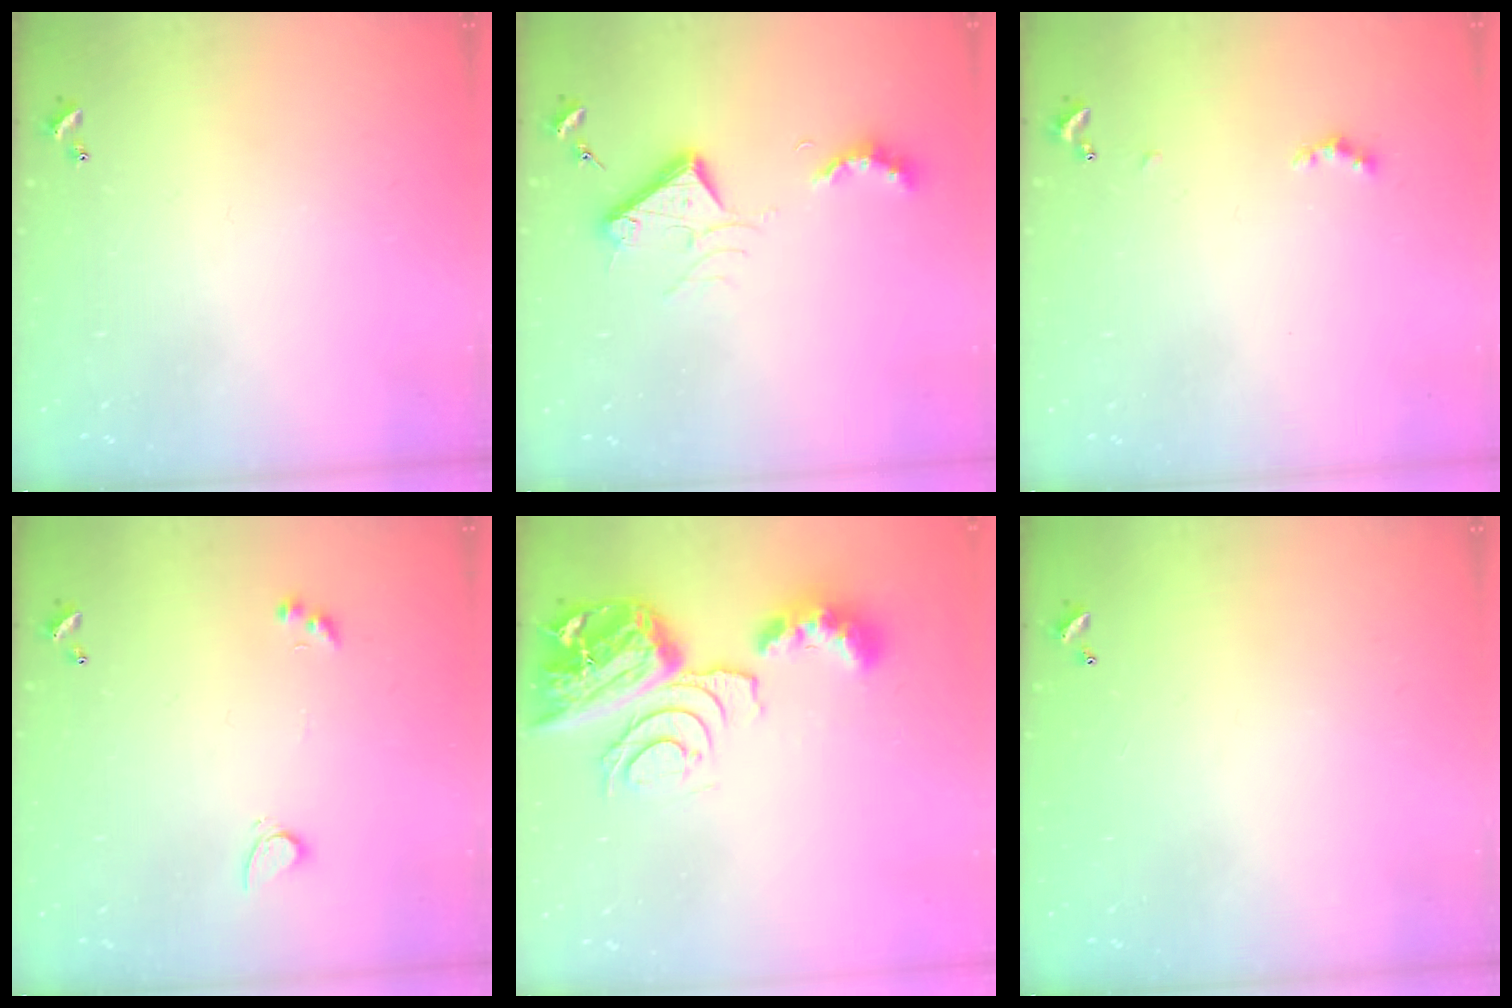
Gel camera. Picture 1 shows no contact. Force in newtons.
{"total": 10.7, "press": 10.6, "slide": 1.3}
{"total": 2.6, "press": 2.6, "slide": 0.6}
{"total": 3.0, "press": 2.5, "slide": 1.6}
{"total": 13.7, "press": 13.6, "slide": 1.8}
{"total": 2.9, "press": 2.9, "slide": 0.1}